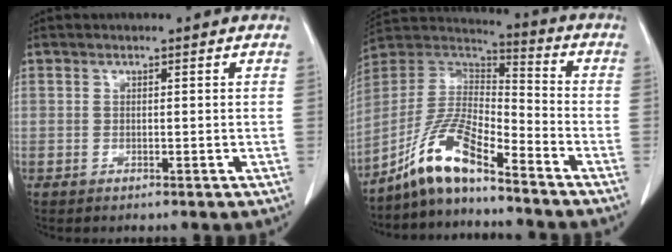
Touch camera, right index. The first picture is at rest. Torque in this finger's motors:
{"motor_torque": [1.08, -1.06, 0.47, 0.20]}